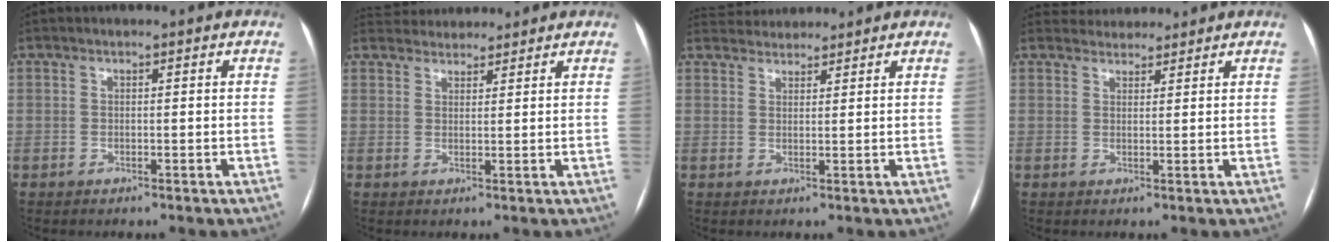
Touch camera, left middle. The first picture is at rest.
{"total": 5.5, "force": [5.3, 1.4, 0.5], "torque": [-0.007, 0.031, 0.081]}
{"total": 5.2, "force": [5.0, 1.0, 0.5], "torque": [-0.010, 0.032, 0.082]}
{"total": 4.2, "force": [4.0, 1.1, 0.0], "torque": [-0.001, 0.025, 0.062]}